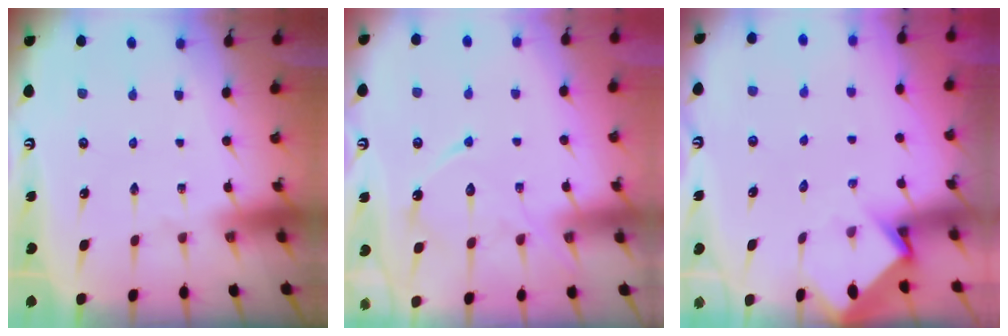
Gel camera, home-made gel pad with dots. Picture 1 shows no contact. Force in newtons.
{"total": 12.4, "press": 12.4, "slide": 0.9}
{"total": 3.8, "press": 3.8, "slide": 0.2}